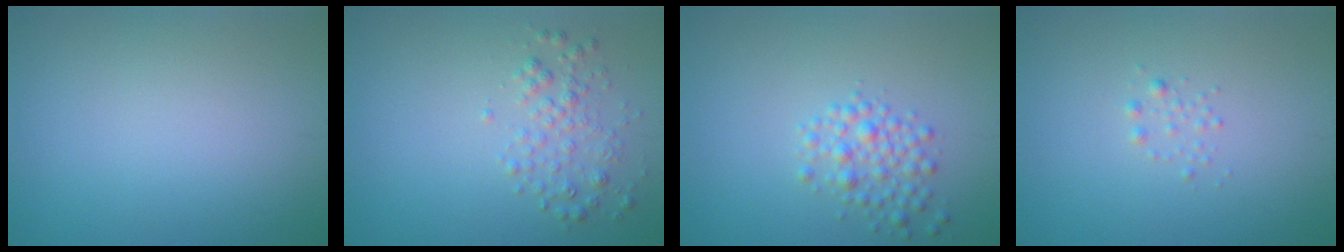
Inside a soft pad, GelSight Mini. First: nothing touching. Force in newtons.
{"total": 2.0, "press": 2.0, "slide": 0.1}
{"total": 2.4, "press": 2.4, "slide": 0.1}
{"total": 0.7, "press": 0.7, "slide": 0.0}